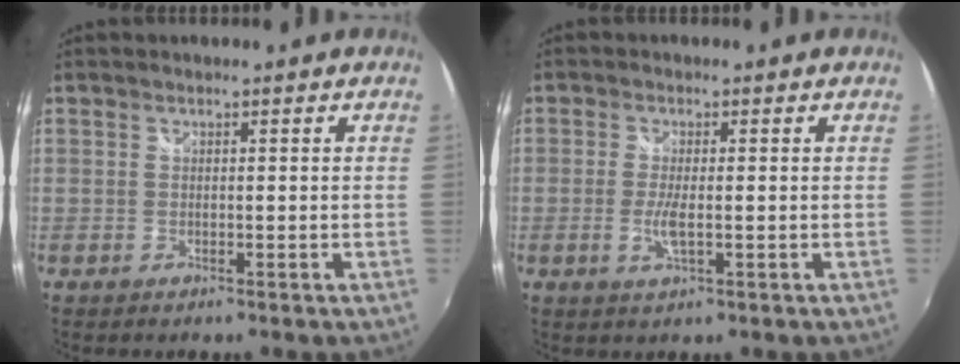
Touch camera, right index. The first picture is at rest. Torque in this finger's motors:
{"motor_torque": [0.10, -0.02, 0.12, 0.04]}